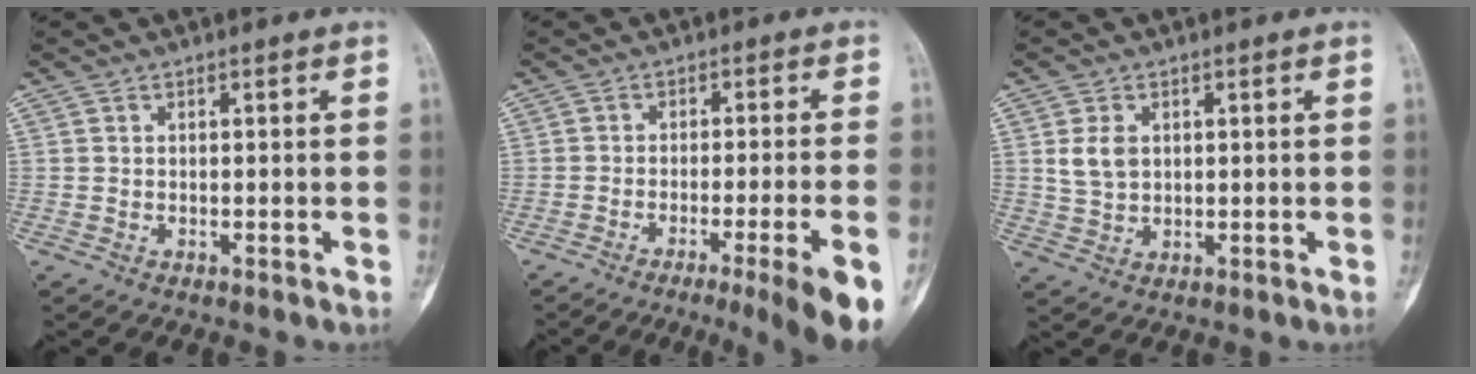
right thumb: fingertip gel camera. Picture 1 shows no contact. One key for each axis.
{"total": 11.6, "fx": -6.2, "fy": -0.1, "fz": 9.8, "tx": -0.121, "ty": 0.005, "tz": -0.088}
{"total": 4.4, "fx": 1.1, "fy": 3.2, "fz": 2.9, "tx": -0.048, "ty": -0.003, "tz": 0.029}